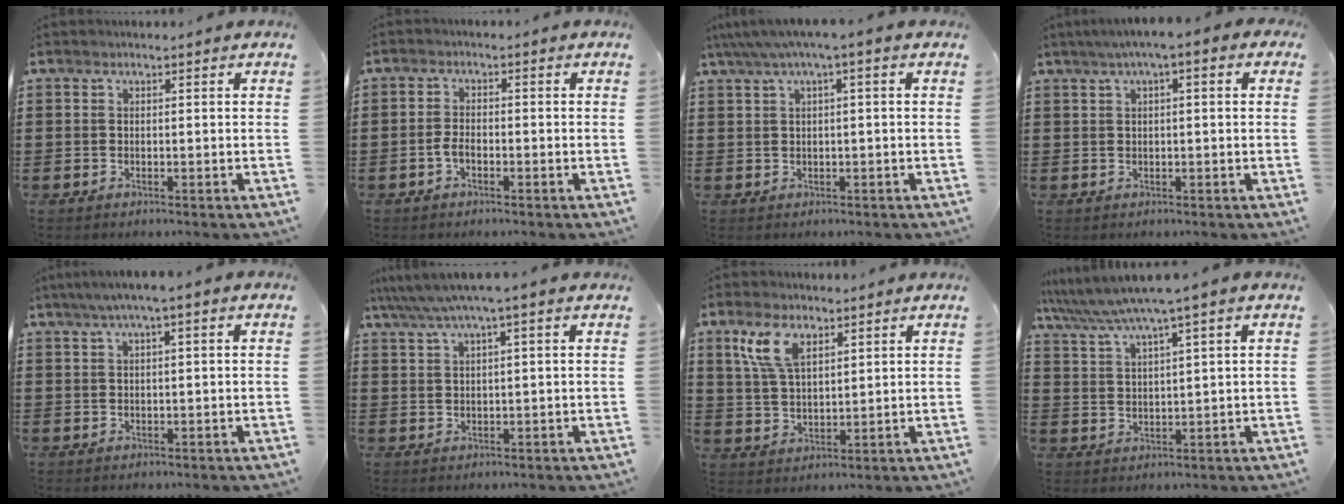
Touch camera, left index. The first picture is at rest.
{"total": 2.2, "force": [-1.0, 0.9, 1.8], "torque": [-0.049, -0.003, -0.023]}
{"total": 2.6, "force": [0.2, 0.3, 2.6], "torque": [-0.046, 0.000, 0.002]}
{"total": 2.6, "force": [0.4, 0.3, 2.5], "torque": [-0.046, 0.002, 0.004]}
{"total": 2.3, "force": [0.6, 0.1, 2.2], "torque": [-0.039, 0.000, 0.010]}
{"total": 3.4, "force": [1.9, -0.2, 2.8], "torque": [-0.058, -0.002, 0.031]}
{"total": 7.1, "force": [4.1, 3.2, 4.9], "torque": [-0.110, 0.009, 0.074]}
{"total": 4.9, "force": [3.6, -0.4, 3.3], "torque": [-0.073, -0.016, 0.058]}